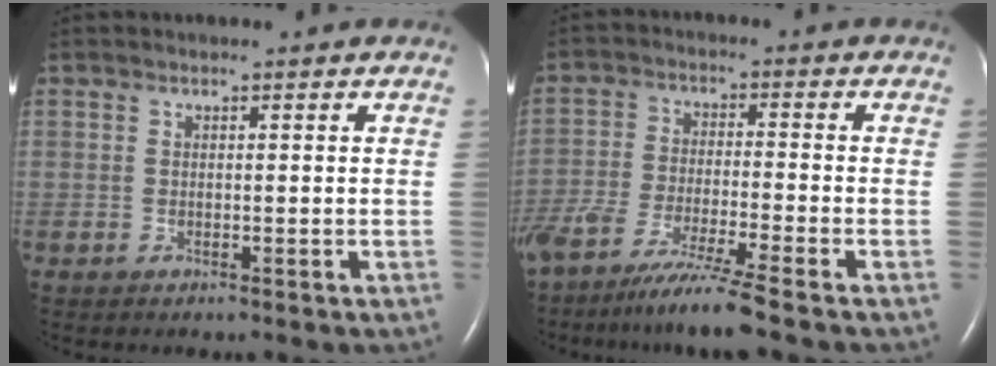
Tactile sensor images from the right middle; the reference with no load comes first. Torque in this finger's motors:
{"motor_torque": [1.10, -1.04, 0.22, 0.06]}